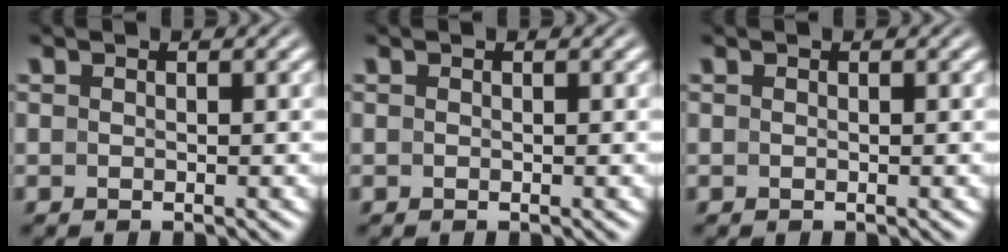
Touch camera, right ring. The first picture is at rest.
{"total": 0.0}
{"total": 0.0}